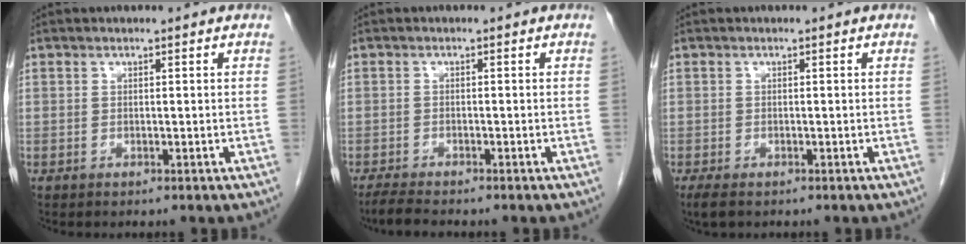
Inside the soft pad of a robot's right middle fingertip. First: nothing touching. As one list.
[{"total": 3.2, "force": [-2.8, 0.2, 1.5], "torque": [-0.034, -0.011, -0.047]}, {"total": 2.4, "force": [-1.7, 0.8, 1.5], "torque": [-0.030, -0.007, -0.023]}]